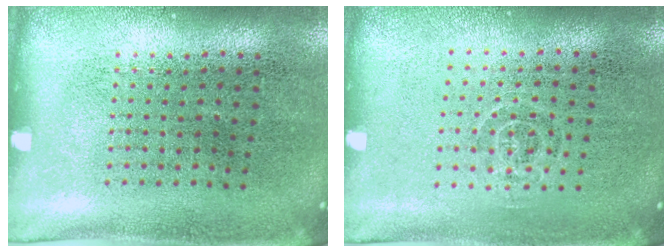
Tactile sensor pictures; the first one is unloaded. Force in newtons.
{"total": 0.8, "press": 0.5, "slide": 0.6}